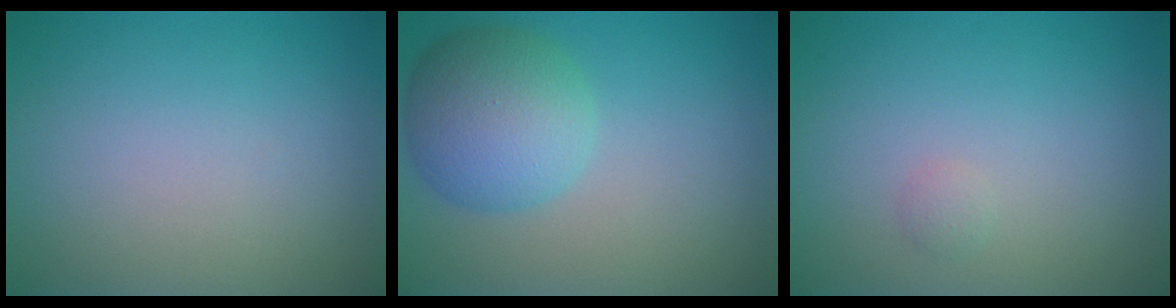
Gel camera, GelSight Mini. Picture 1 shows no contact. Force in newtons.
{"total": 6.1, "press": 6.1, "slide": 0.1}
{"total": 0.6, "press": 0.6, "slide": 0.0}